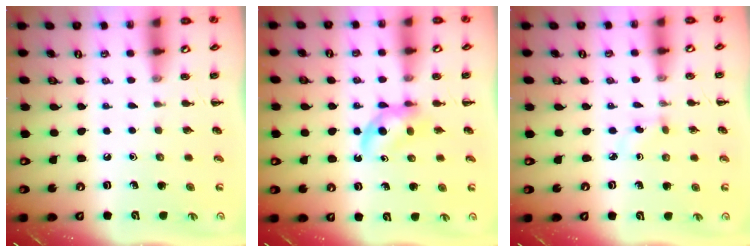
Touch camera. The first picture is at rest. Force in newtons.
{"total": 4.4, "press": 4.1, "slide": 1.6}
{"total": 2.8, "press": 2.5, "slide": 1.2}